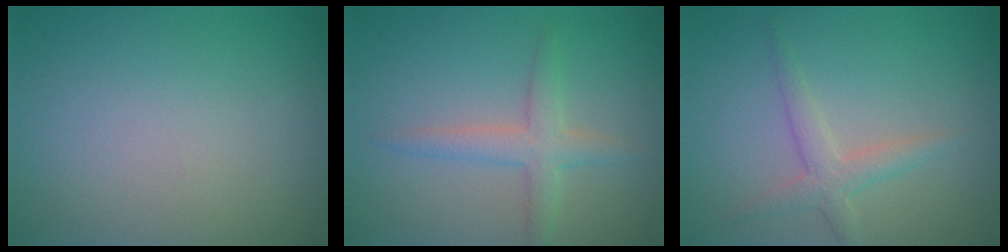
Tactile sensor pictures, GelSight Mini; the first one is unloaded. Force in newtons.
{"total": 2.4, "press": 2.4, "slide": 0.1}
{"total": 2.2, "press": 2.2, "slide": 0.1}